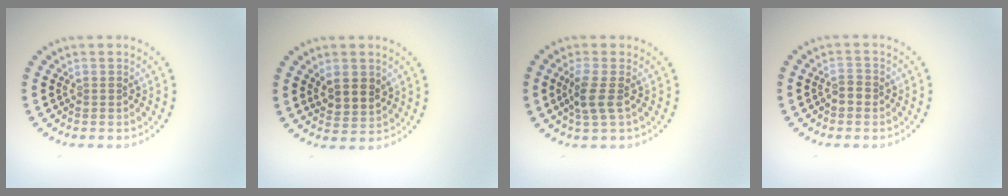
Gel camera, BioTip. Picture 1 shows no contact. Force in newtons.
{"total": 2.8, "press": 2.6, "slide": 1.1}
{"total": 2.4, "press": 2.1, "slide": 1.3}
{"total": 1.2, "press": 1.2, "slide": 0.2}